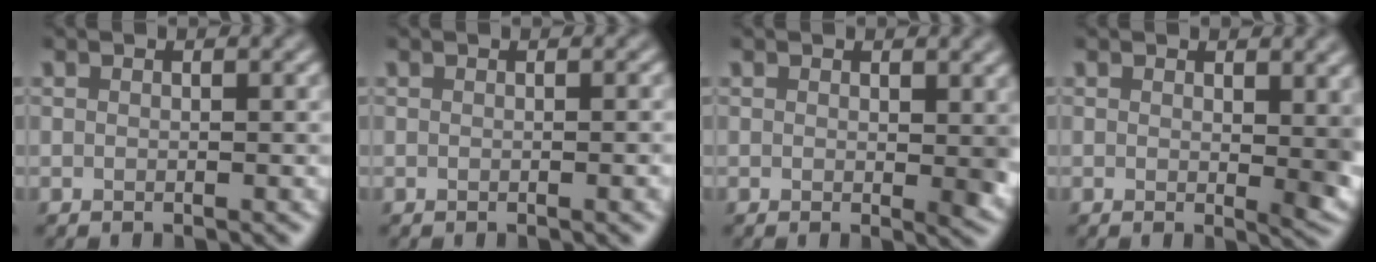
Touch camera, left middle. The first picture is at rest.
{"total": 1.0, "force": [-0.2, 0.1, 1.0], "torque": [-0.011, -0.002, -0.001]}
{"total": 2.2, "force": [0.6, 1.1, 1.8], "torque": [-0.022, -0.005, 0.011]}
{"total": 4.0, "force": [1.2, 1.8, 3.4], "torque": [-0.038, -0.007, 0.020]}